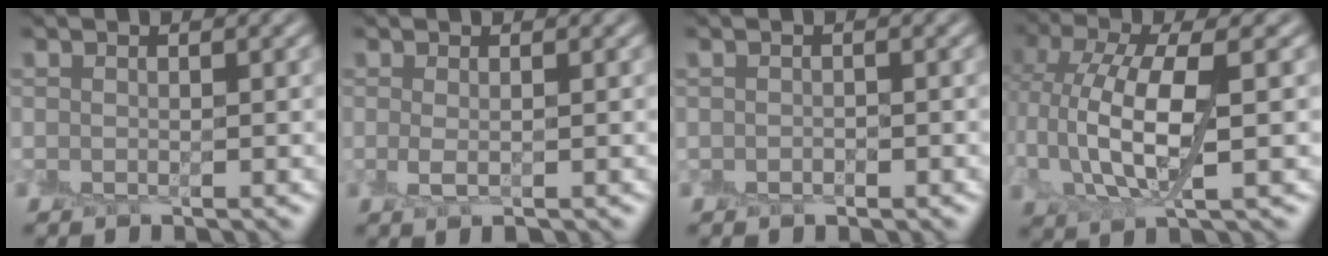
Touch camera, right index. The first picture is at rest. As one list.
[{"total": 1.1, "force": [0.1, 0.3, 1.0], "torque": [-0.023, -0.001, 0.002]}, {"total": 0.0}, {"total": 8.0, "force": [1.4, 3.6, 7.0], "torque": [-0.148, 0.010, 0.025]}]